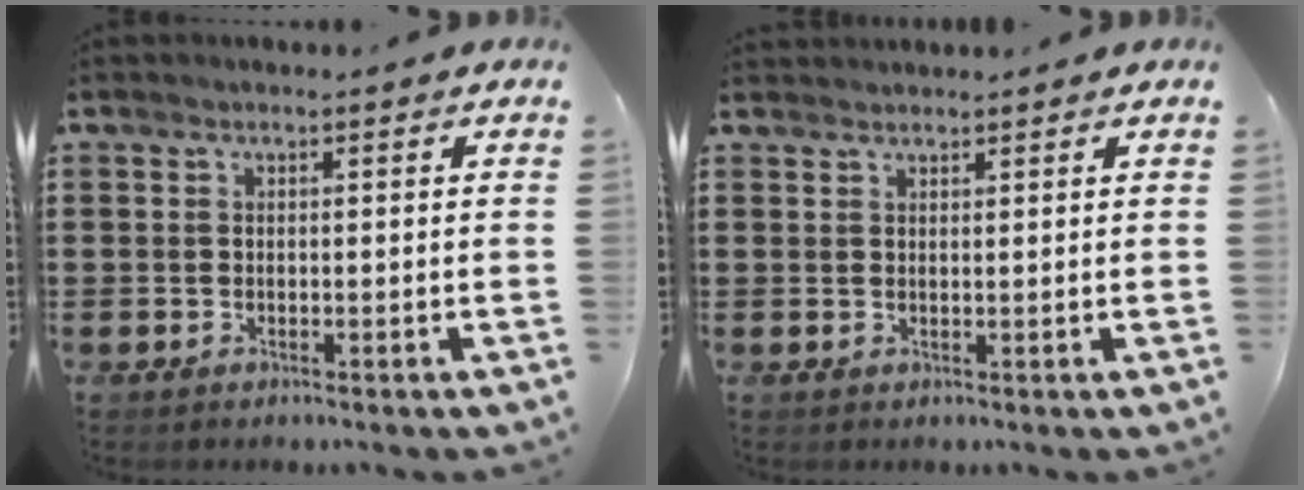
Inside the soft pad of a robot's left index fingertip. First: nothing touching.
{"total": 1.2, "force": [1.2, 0.0, 0.1], "torque": [-0.004, -0.001, 0.024]}